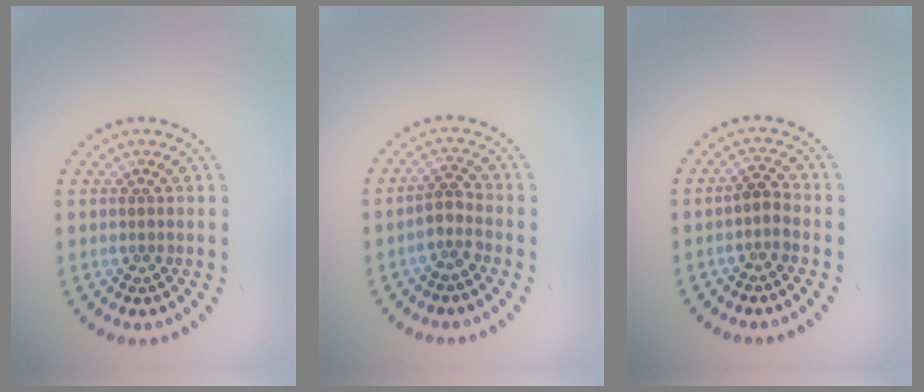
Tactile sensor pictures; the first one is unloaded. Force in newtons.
{"total": 2.0, "press": 1.6, "slide": 1.3}
{"total": 1.6, "press": 1.4, "slide": 0.8}